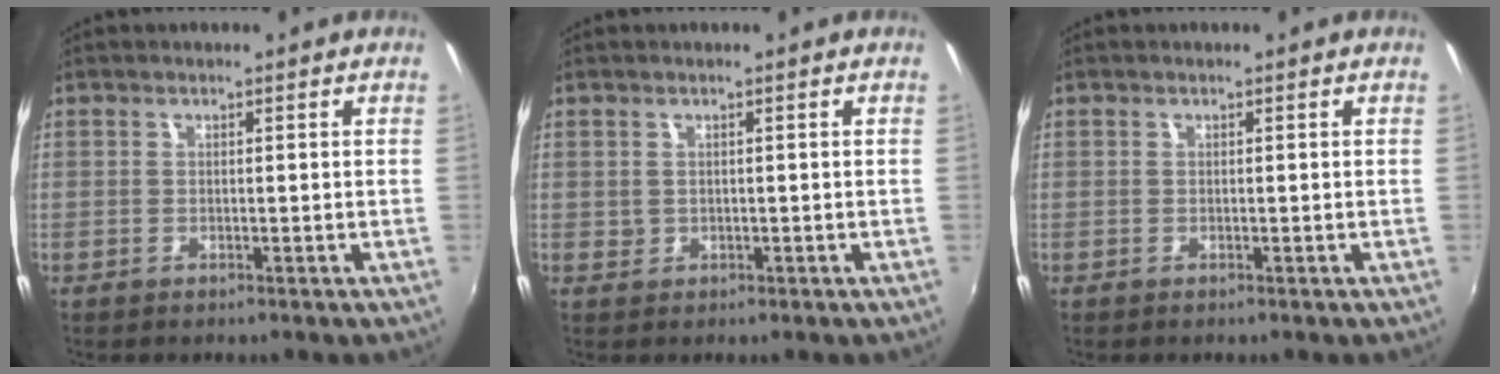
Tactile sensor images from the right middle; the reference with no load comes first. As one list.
[{"total": 1.1, "force": [0.2, 1.1, 0.2], "torque": [0.001, 0.001, 0.004]}, {"total": 0.0}]